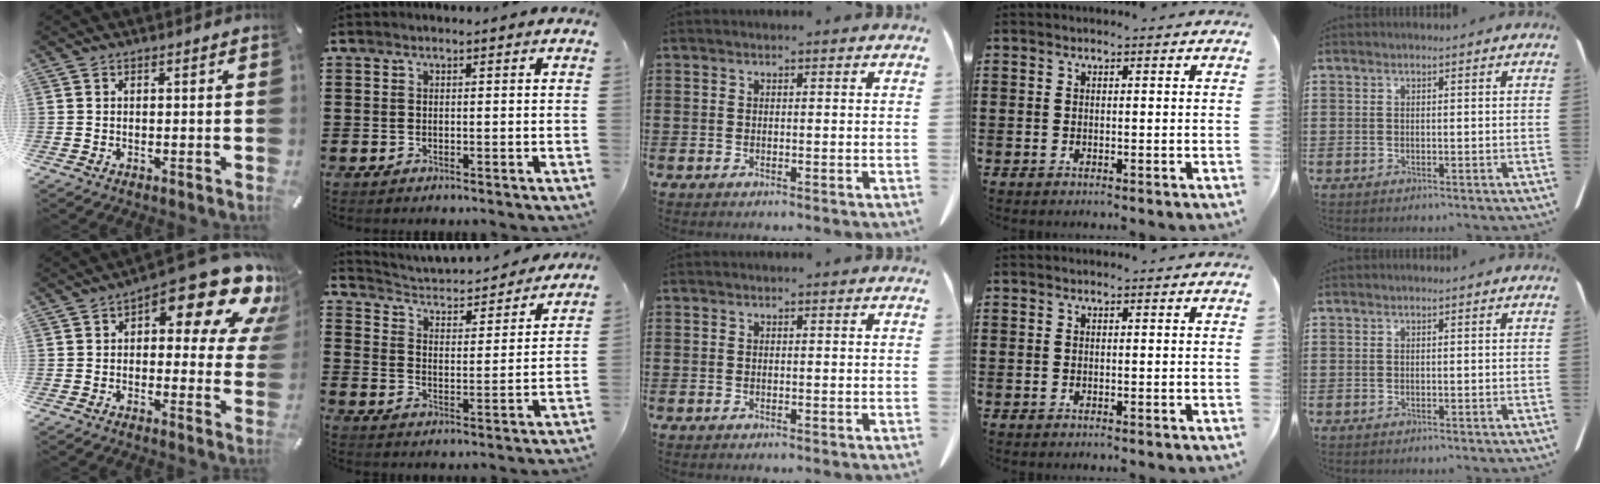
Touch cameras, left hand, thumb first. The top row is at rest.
{"thumb": {"total": 17.2, "force": [9.7, 6.7, 12.4], "torque": [-0.158, -0.077, 0.155]}, "index": {"total": 3.0, "force": [2.8, 0.6, 0.8], "torque": [-0.034, -0.028, 0.039]}}